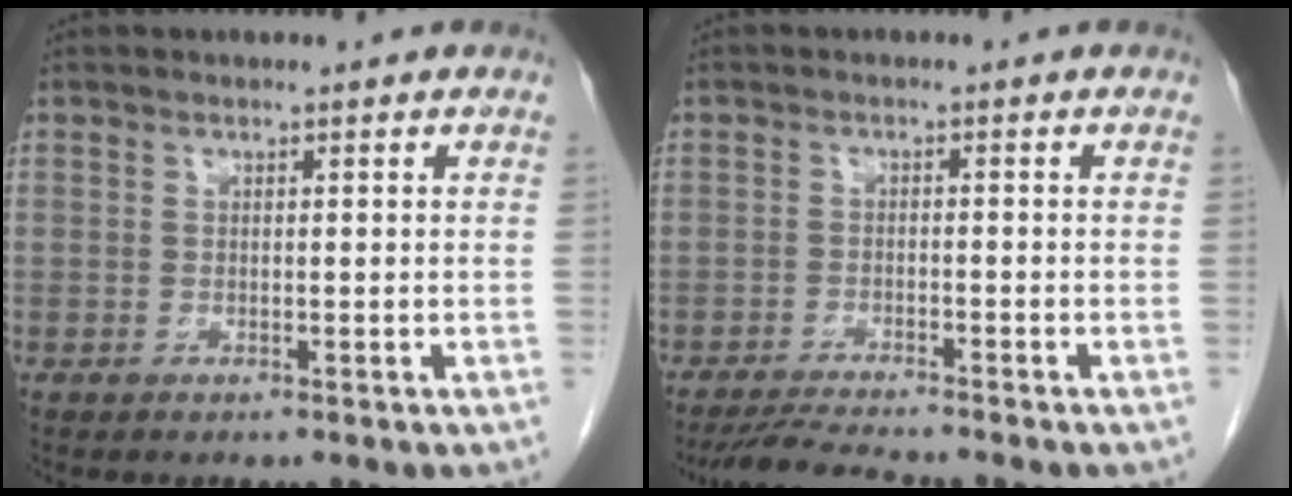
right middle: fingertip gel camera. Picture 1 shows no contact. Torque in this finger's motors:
{"motor_torque": [0.02, -0.02, 0.00, 0.00]}